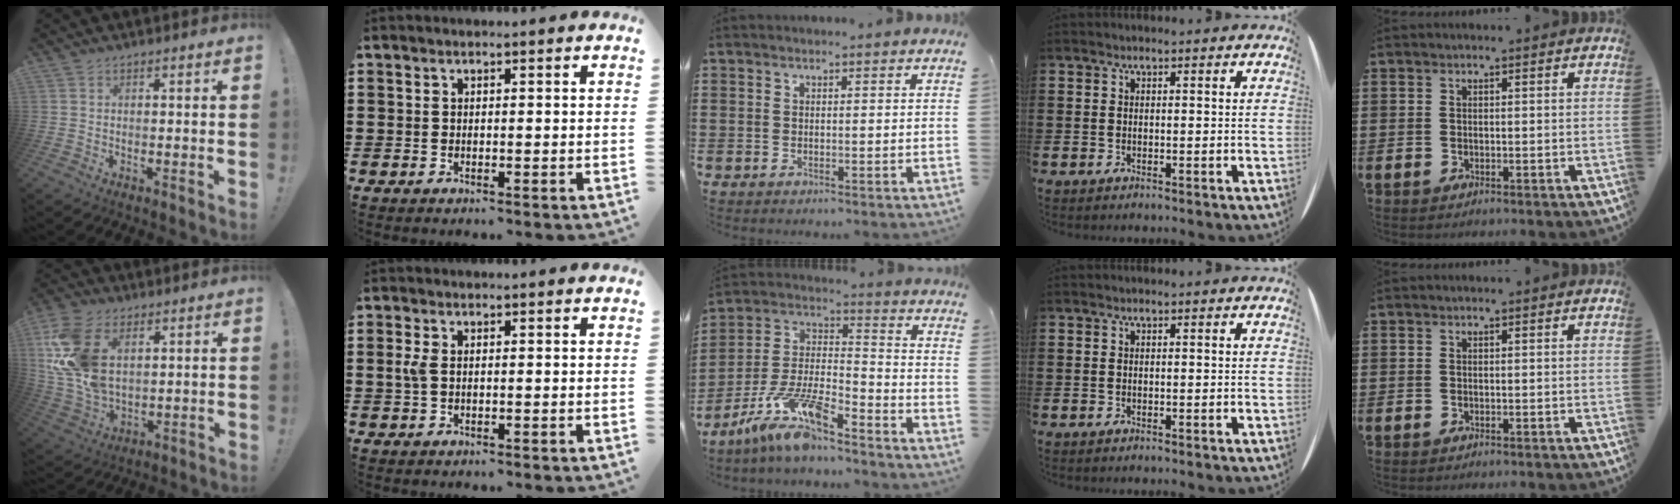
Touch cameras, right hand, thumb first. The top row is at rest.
{"thumb": {"total": 18.0, "force": [5.5, 11.8, 12.5], "torque": [-0.246, -0.025, 0.101]}, "index": {"total": 2.4, "force": [0.2, 1.2, 2.0], "torque": [-0.064, -0.003, -0.006]}, "middle": {"total": 11.5, "force": [-9.4, 1.9, 6.3], "torque": [-0.148, 0.003, -0.194]}}